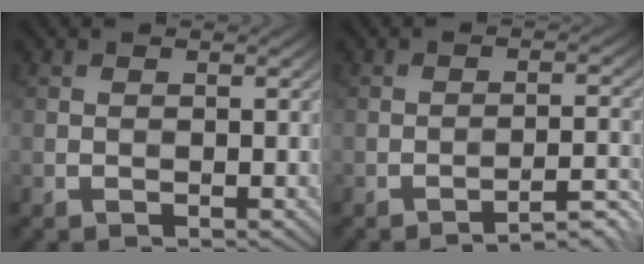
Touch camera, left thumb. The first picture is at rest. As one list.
[{"total": 4.4, "force": [-3.5, 0.4, 2.5], "torque": [-0.042, 0.018, -0.054]}]